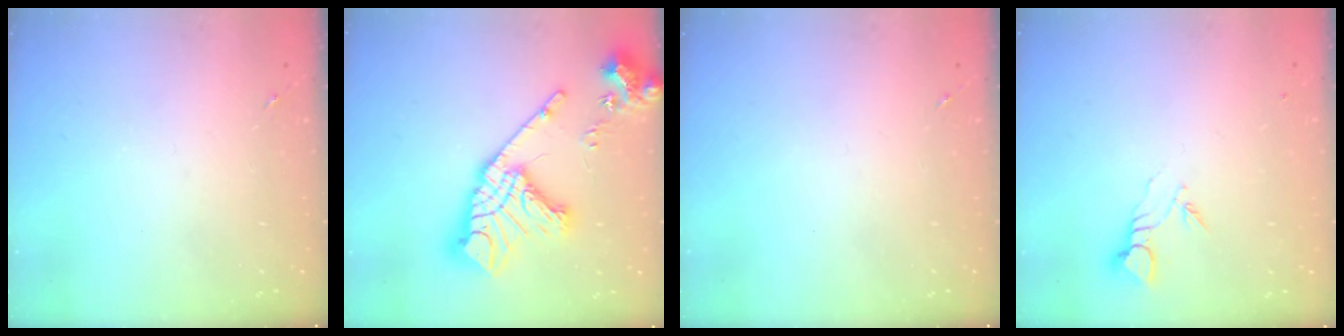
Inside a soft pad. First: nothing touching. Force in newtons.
{"total": 24.0, "press": 23.8, "slide": 3.0}
{"total": 0.0}
{"total": 3.8, "press": 3.8, "slide": 0.3}